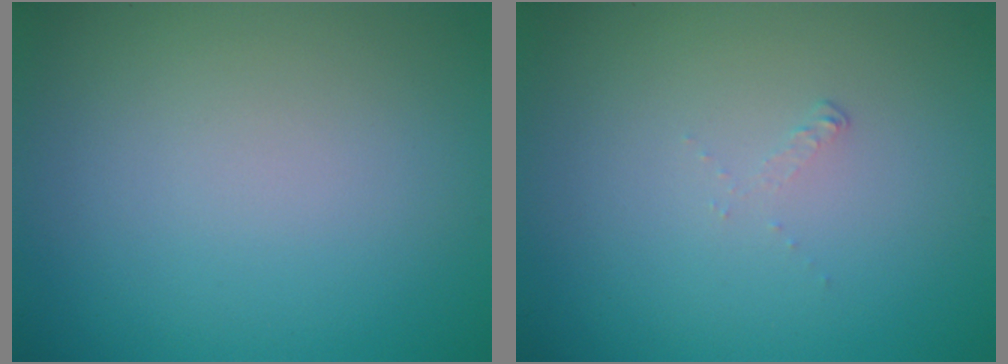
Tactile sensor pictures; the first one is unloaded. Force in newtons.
{"total": 0.6, "press": 0.2, "slide": 0.6}